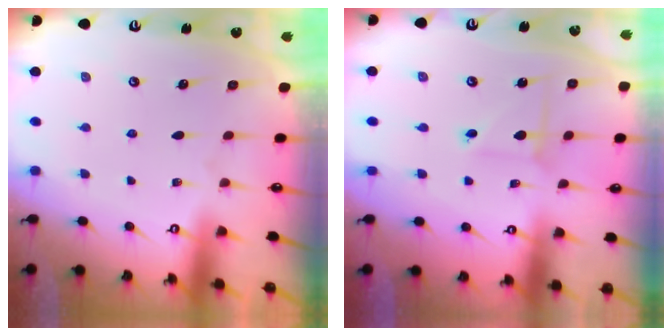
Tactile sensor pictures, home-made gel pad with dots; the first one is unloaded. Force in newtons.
{"total": 2.2, "press": 2.2, "slide": 0.0}